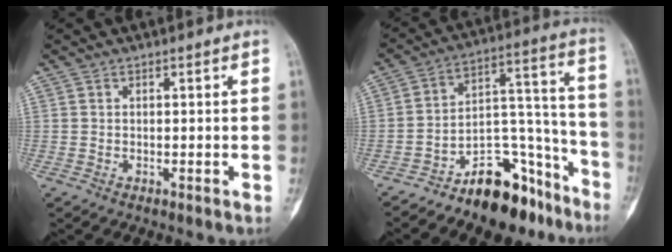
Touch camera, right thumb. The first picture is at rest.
{"total": 15.5, "force": [-11.4, 7.2, 7.6], "torque": [-0.071, 0.123, -0.184]}